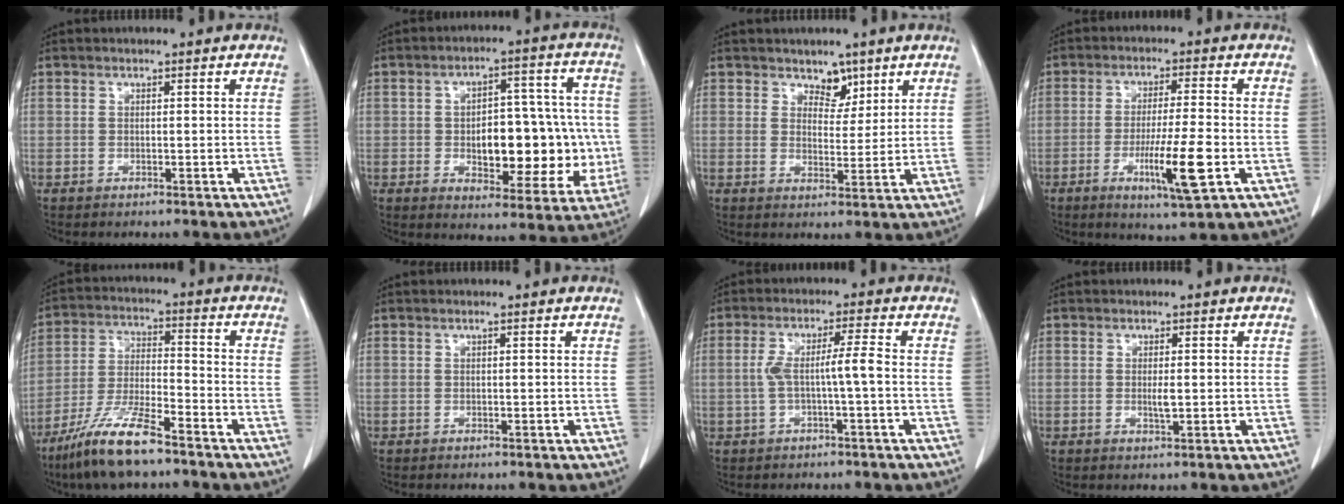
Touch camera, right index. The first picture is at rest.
{"total": 16.5, "force": [-1.8, 7.7, 14.5], "torque": [-0.184, 0.031, -0.009]}
{"total": 3.6, "force": [2.7, 2.2, 1.2], "torque": [-0.009, -0.004, 0.045]}
{"total": 9.8, "force": [-3.2, 0.1, 9.2], "torque": [-0.161, -0.022, -0.053]}
{"total": 12.7, "force": [-9.0, 2.0, 8.8], "torque": [-0.182, -0.021, -0.169]}
{"total": 0.0}
{"total": 5.0, "force": [-0.7, -0.1, 5.0], "torque": [-0.099, 0.017, -0.009]}
{"total": 1.8, "force": [-0.1, 0.4, 1.8], "torque": [-0.034, -0.003, 0.000]}